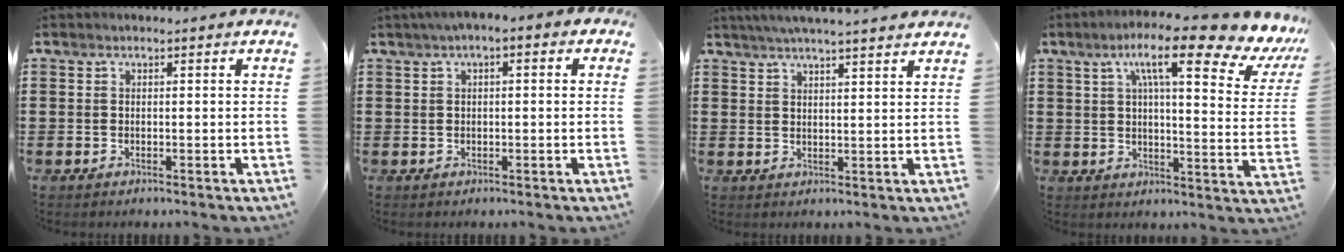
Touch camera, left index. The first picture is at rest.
{"total": 1.8, "force": [-0.1, 0.5, 1.7], "torque": [-0.031, 0.001, -0.005]}
{"total": 3.8, "force": [3.4, -0.6, 1.4], "torque": [-0.037, -0.010, 0.061]}
{"total": 12.7, "force": [8.0, 1.0, 9.8], "torque": [-0.173, -0.033, 0.117]}